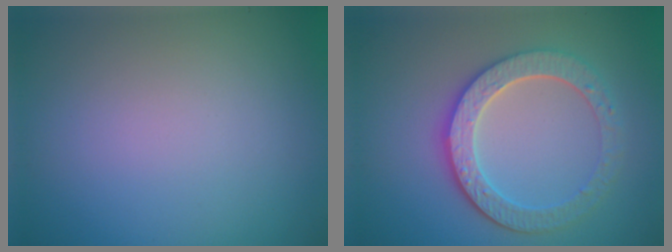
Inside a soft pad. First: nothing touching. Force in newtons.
{"total": 4.5, "press": 4.0, "slide": 2.1}